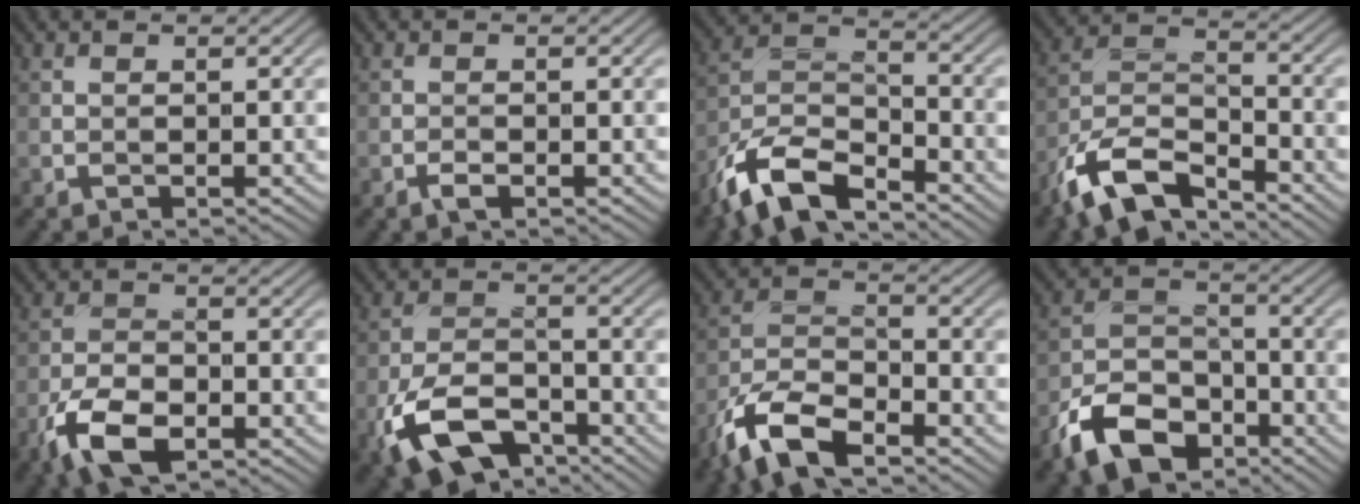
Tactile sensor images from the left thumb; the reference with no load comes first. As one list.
[{"total": 1.0, "force": [-0.7, 0.4, 0.7], "torque": [-0.014, 0.001, -0.015]}, {"total": 11.3, "force": [-8.1, 4.3, 6.5], "torque": [-0.127, -0.003, -0.178]}, {"total": 10.7, "force": [-7.7, 4.0, 6.2], "torque": [-0.120, -0.002, -0.169]}, {"total": 8.0, "force": [-4.4, 3.9, 5.4], "torque": [-0.116, -0.009, -0.091]}, {"total": 10.4, "force": [-5.8, 5.4, 6.8], "torque": [-0.149, -0.012, -0.117]}, {"total": 10.4, "force": [-7.0, 4.1, 6.4], "torque": [-0.126, -0.009, -0.155]}, {"total": 9.9, "force": [-6.3, 5.6, 5.2], "torque": [-0.112, -0.012, -0.133]}]